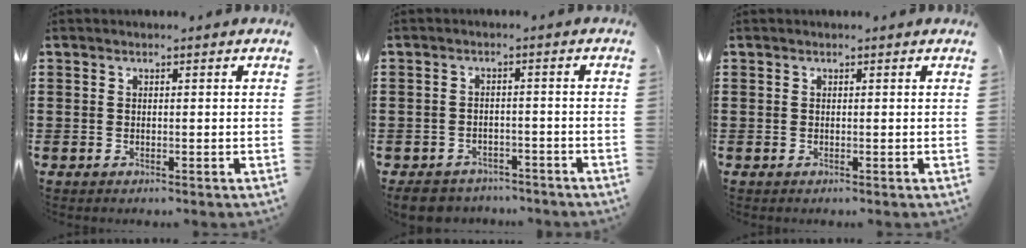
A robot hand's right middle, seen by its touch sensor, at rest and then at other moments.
{"total": 3.7, "force": [-3.6, 0.9, 0.2], "torque": [-0.014, 0.001, -0.076]}
{"total": 0.0}